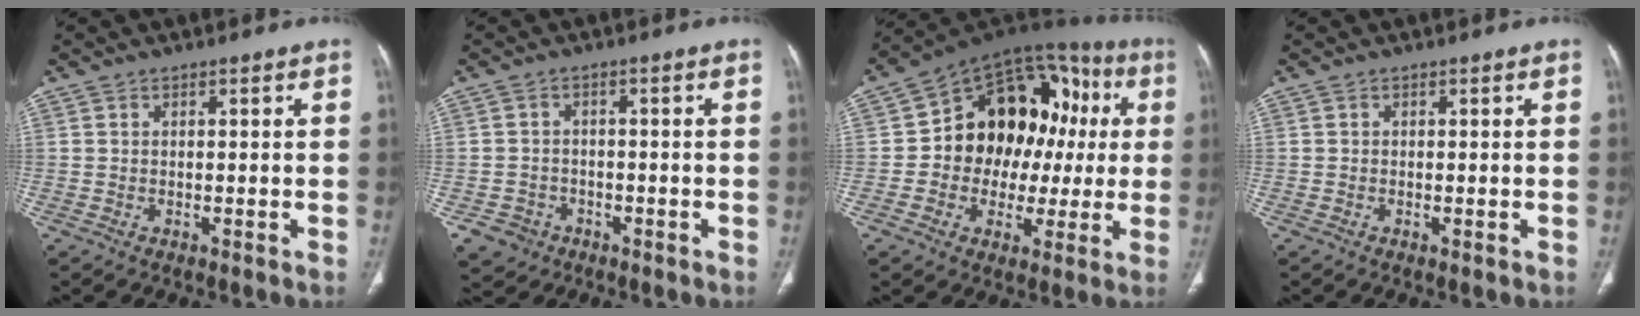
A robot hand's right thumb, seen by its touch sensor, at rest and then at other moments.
{"total": 4.6, "force": [-2.3, 4.0, 0.7], "torque": [-0.003, 0.017, -0.033]}
{"total": 21.9, "force": [1.6, 15.7, 15.2], "torque": [-0.162, 0.052, 0.026]}
{"total": 0.0}